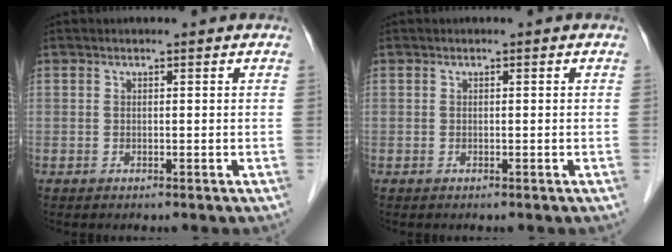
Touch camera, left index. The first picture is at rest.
{"total": 0.0}